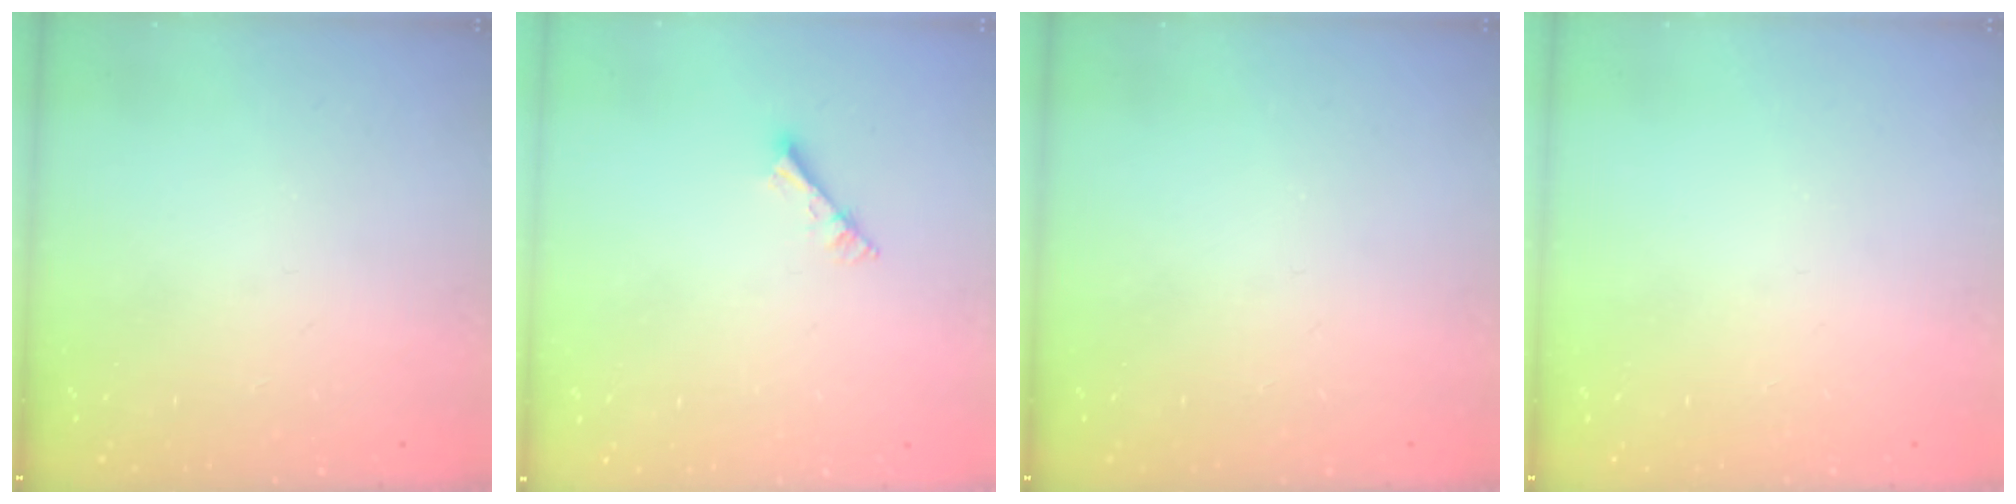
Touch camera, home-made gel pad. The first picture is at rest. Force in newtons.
{"total": 3.0, "press": 3.0, "slide": 0.3}
{"total": 0.0}
{"total": 0.0}